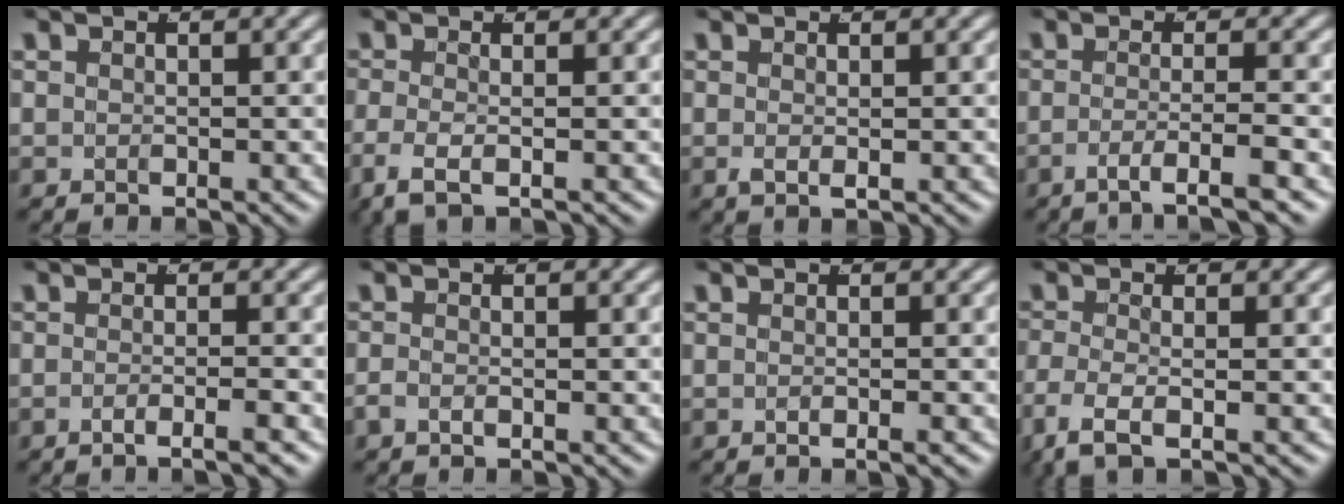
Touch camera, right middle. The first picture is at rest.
{"total": 2.1, "force": [-1.1, -0.1, 1.7], "torque": [-0.055, -0.010, -0.015]}
{"total": 1.1, "force": [-0.2, -0.7, 0.8], "torque": [-0.021, -0.003, 0.002]}
{"total": 4.0, "force": [-3.1, -0.7, 2.4], "torque": [-0.044, -0.002, -0.055]}
{"total": 2.5, "force": [-2.0, -1.0, 1.2], "torque": [-0.021, 0.011, -0.041]}
{"total": 1.1, "force": [-0.9, -0.4, 0.4], "torque": [-0.013, 0.002, -0.017]}
{"total": 1.2, "force": [-0.5, -1.0, 0.3], "torque": [-0.007, 0.007, -0.012]}
{"total": 2.6, "force": [-1.4, 0.1, 2.2], "torque": [-0.068, -0.014, -0.019]}